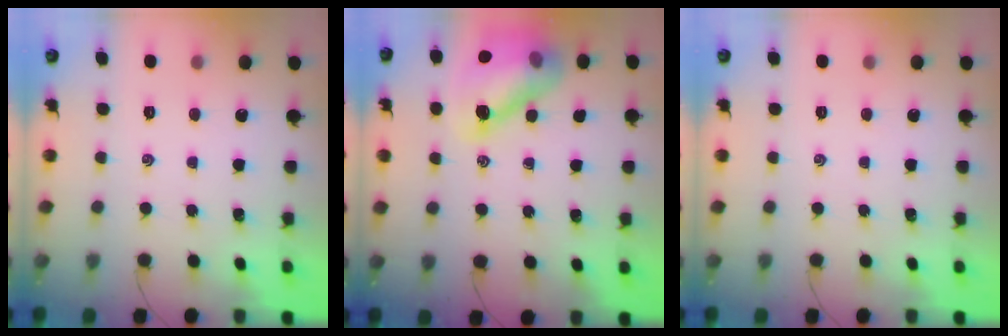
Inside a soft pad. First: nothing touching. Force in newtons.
{"total": 13.8, "press": 13.3, "slide": 3.7}
{"total": 0.0}